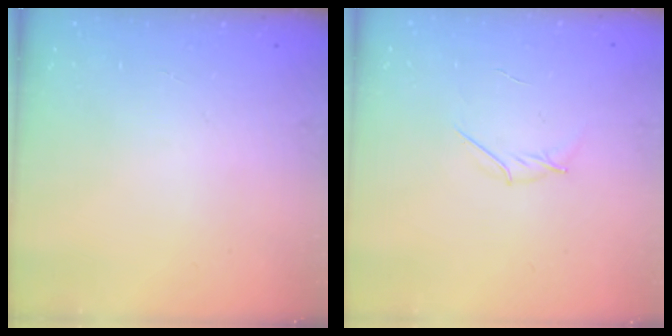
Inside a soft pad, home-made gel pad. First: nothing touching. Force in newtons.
{"total": 3.3, "press": 3.2, "slide": 0.8}